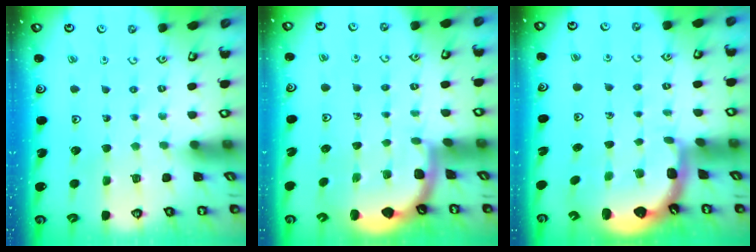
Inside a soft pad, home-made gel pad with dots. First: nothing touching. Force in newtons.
{"total": 1.9, "press": 1.9, "slide": 0.0}
{"total": 2.5, "press": 1.6, "slide": 1.9}